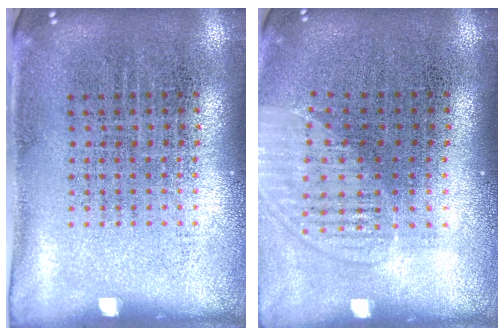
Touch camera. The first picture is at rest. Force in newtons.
{"total": 1.2, "press": 1.1, "slide": 0.5}